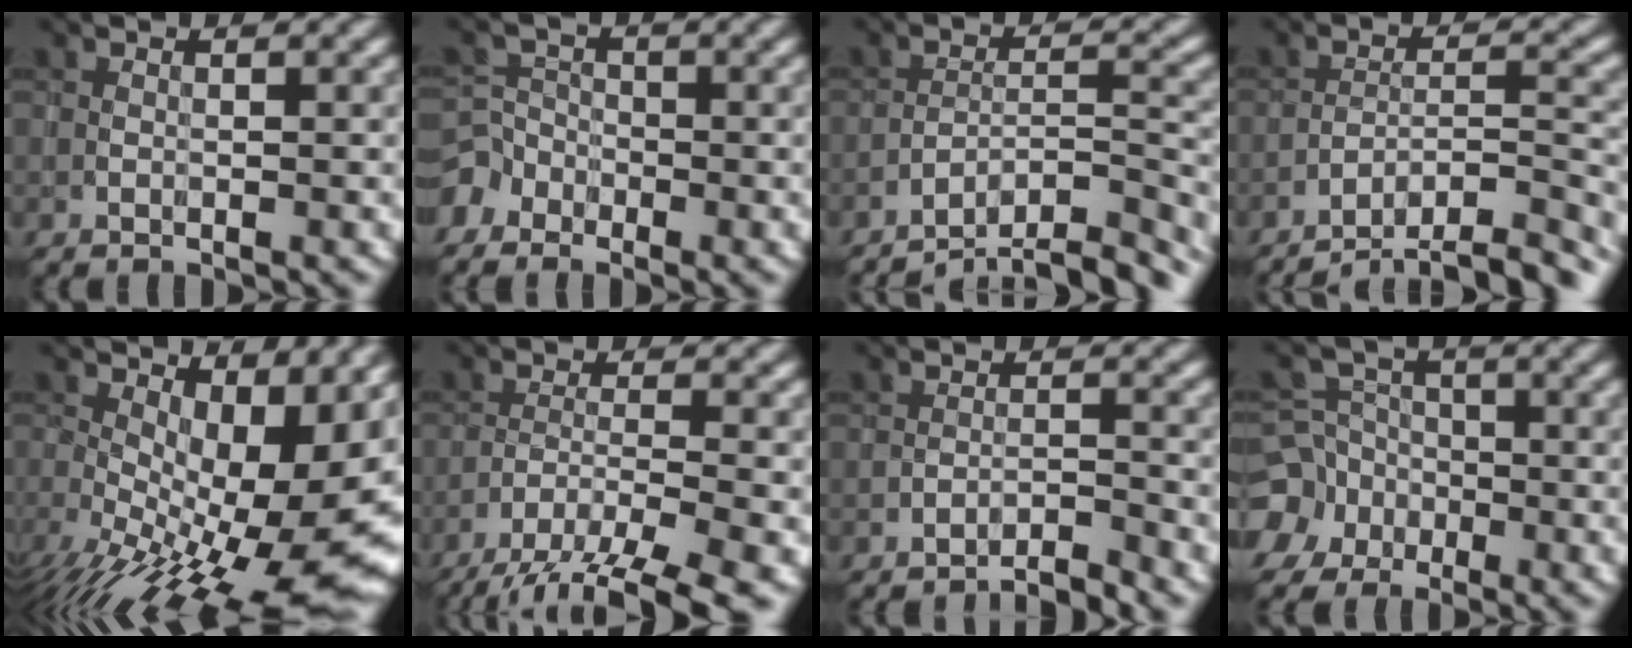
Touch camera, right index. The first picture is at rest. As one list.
[{"total": 3.3, "force": [-2.5, 2.1, 0.1], "torque": [0.009, 0.001, -0.049]}, {"total": 8.6, "force": [-7.9, 1.6, 3.1], "torque": [-0.033, 0.013, -0.114]}, {"total": 11.1, "force": [-10.3, 2.2, 3.5], "torque": [-0.037, 0.013, -0.135]}, {"total": 17.3, "force": [-2.1, 7.8, 15.3], "torque": [-0.191, -0.022, -0.004]}, {"total": 8.5, "force": [-6.6, 1.6, 5.1], "torque": [-0.072, -0.012, -0.102]}, {"total": 2.7, "force": [-2.7, 0.1, 0.6], "torque": [0.007, 0.013, -0.045]}, {"total": 8.3, "force": [-3.1, 7.5, 1.9], "torque": [-0.039, -0.005, -0.080]}]